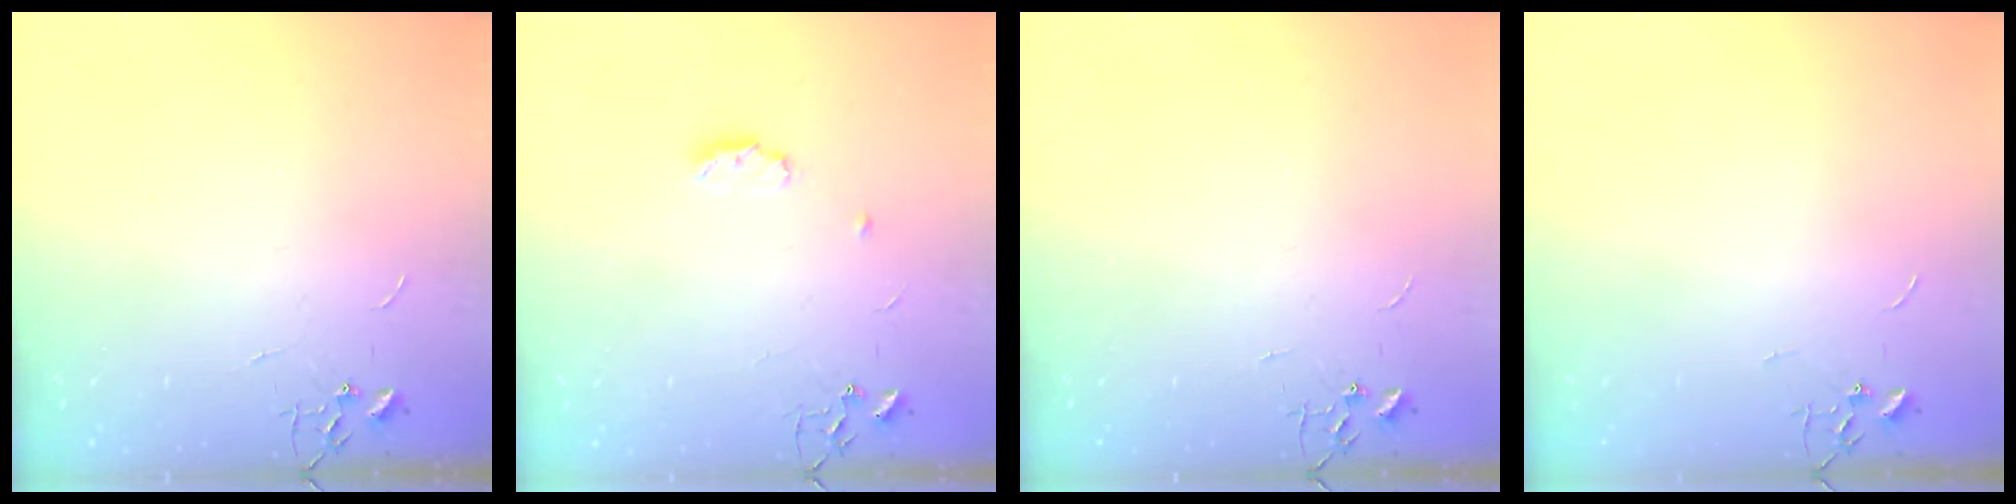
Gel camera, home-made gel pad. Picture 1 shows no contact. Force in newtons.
{"total": 5.9, "press": 5.8, "slide": 0.6}
{"total": 0.0}
{"total": 0.0}